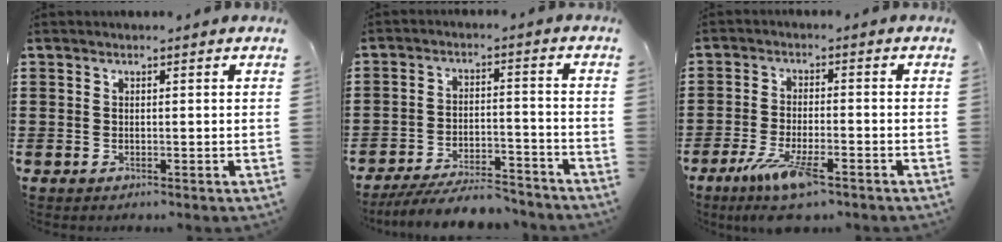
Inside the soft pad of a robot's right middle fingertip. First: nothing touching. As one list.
[{"total": 7.0, "force": [-6.4, 0.9, 2.5], "torque": [-0.045, 0.004, -0.123]}, {"total": 7.8, "force": [-4.7, 1.7, 6.0], "torque": [-0.125, -0.016, -0.083]}]